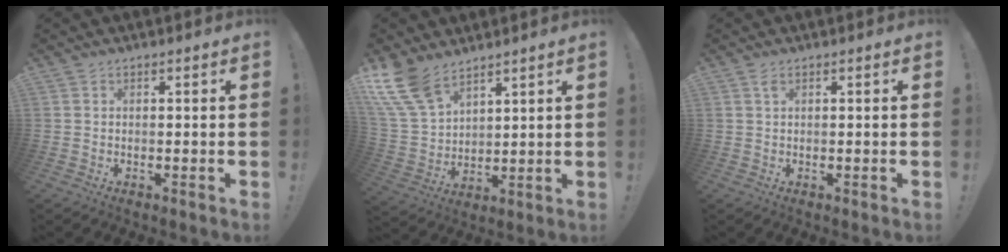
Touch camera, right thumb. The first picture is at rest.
{"total": 13.6, "force": [9.8, 7.0, 6.2], "torque": [-0.140, -0.057, 0.192]}
{"total": 1.2, "force": [0.6, 0.5, 1.0], "torque": [-0.019, 0.001, 0.011]}